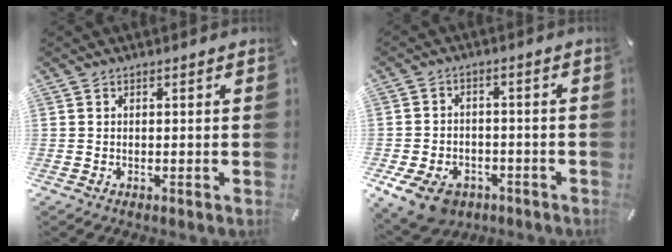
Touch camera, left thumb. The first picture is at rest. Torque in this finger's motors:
{"motor_torque": [0.27, 2.27, 0.91, 0.54, 0.23]}